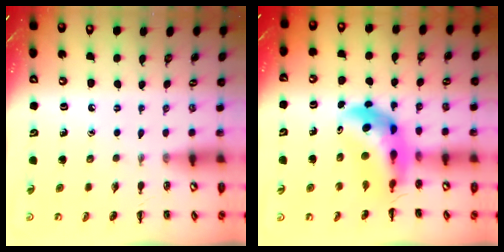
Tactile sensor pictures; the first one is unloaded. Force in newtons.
{"total": 7.2, "press": 6.8, "slide": 2.3}